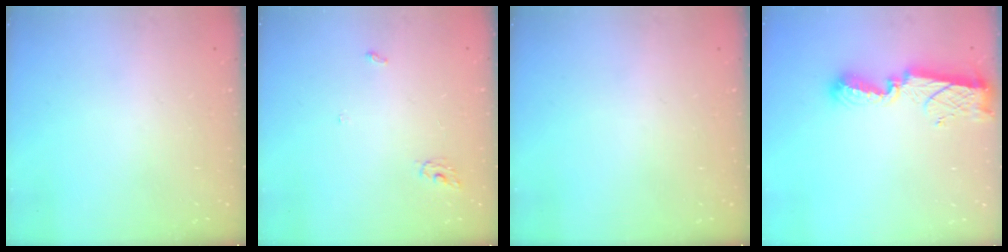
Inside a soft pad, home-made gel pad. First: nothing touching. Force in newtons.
{"total": 3.4, "press": 3.3, "slide": 0.3}
{"total": 0.0}
{"total": 9.4, "press": 9.4, "slide": 0.8}